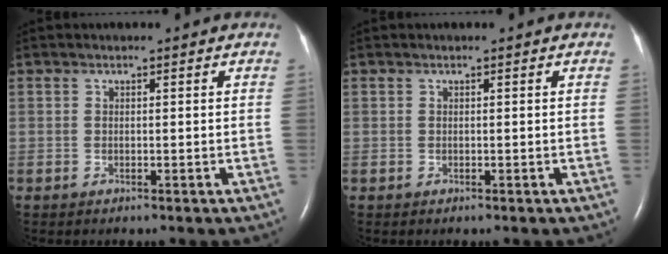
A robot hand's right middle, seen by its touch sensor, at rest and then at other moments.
{"total": 0.0}